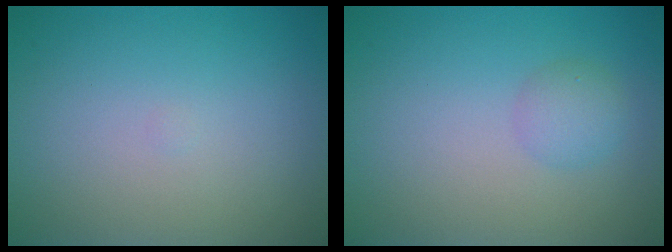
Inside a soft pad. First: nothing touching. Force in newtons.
{"total": 1.7, "press": 1.7, "slide": 0.0}